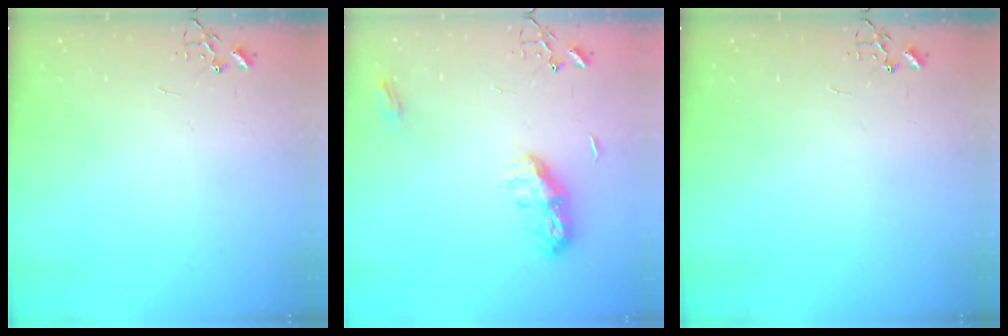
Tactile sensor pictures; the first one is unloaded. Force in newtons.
{"total": 9.9, "press": 9.9, "slide": 0.1}
{"total": 0.0}